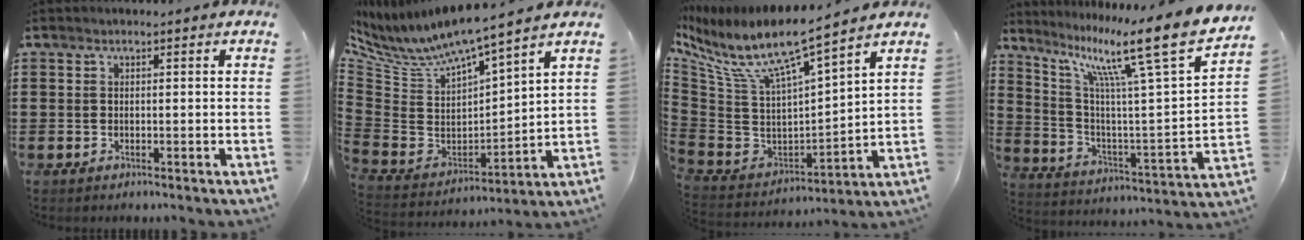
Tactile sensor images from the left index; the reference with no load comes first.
{"total": 5.8, "force": [4.6, 0.8, 3.5], "torque": [-0.091, -0.042, 0.073]}
{"total": 9.2, "force": [6.4, 1.3, 6.4], "torque": [-0.149, -0.052, 0.102]}
{"total": 14.1, "force": [9.7, 1.1, 10.3], "torque": [-0.195, -0.073, 0.142]}